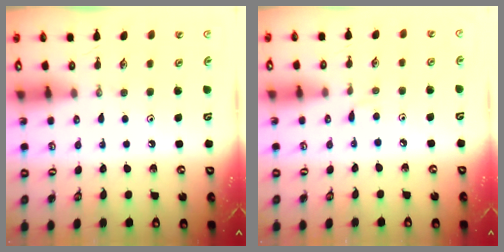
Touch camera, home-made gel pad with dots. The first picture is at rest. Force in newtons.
{"total": 3.0, "press": 3.0, "slide": 0.2}